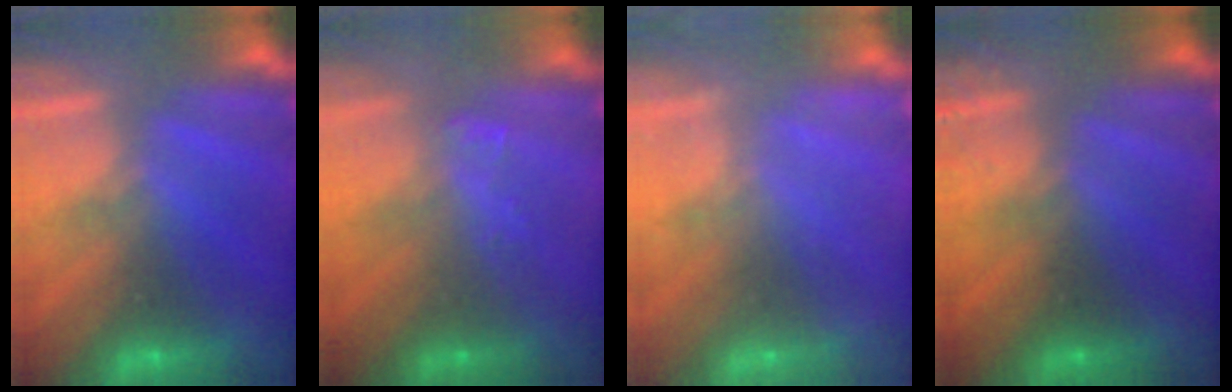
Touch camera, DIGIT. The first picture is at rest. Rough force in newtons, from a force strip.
{"total": 2.2}
{"total": 2.4}
{"total": 3.3}